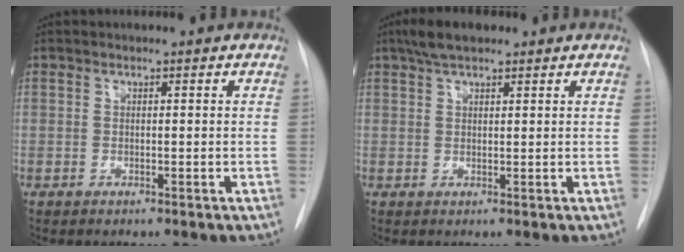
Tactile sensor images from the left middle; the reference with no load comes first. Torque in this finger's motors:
{"motor_torque": [0.37, -0.12, 0.13, -0.02]}